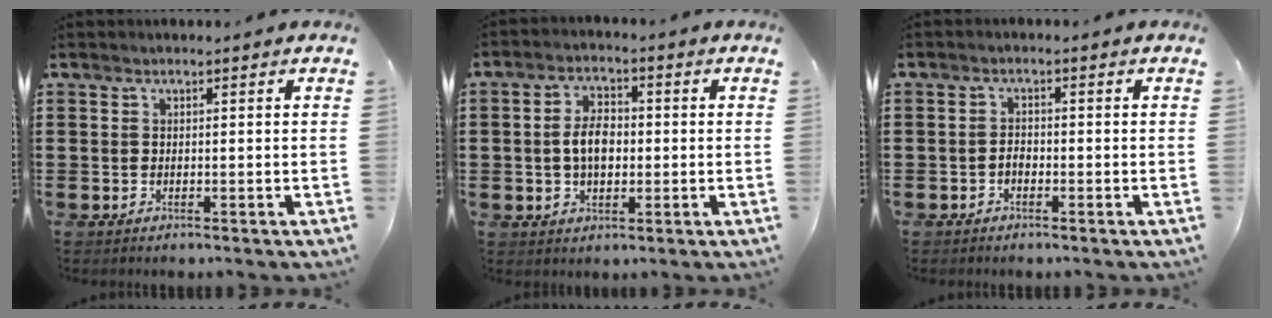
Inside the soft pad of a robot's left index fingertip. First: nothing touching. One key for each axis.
{"total": 5.6, "fx": -0.1, "fy": 3.1, "fz": 4.7, "tx": -0.103, "ty": 0.006, "tz": -0.008}
{"total": 1.4, "fx": -0.6, "fy": 0.7, "fz": 1.1, "tx": -0.023, "ty": 0.002, "tz": -0.013}